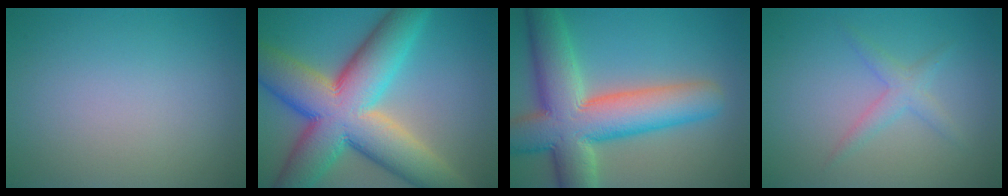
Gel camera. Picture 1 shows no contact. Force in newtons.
{"total": 14.6, "press": 14.6, "slide": 0.7}
{"total": 11.8, "press": 11.8, "slide": 0.6}
{"total": 1.9, "press": 1.9, "slide": 0.1}